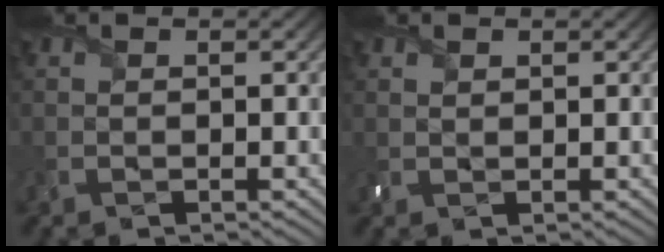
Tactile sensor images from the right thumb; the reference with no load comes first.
{"total": 1.2, "force": [0.9, 0.8, 0.4], "torque": [-0.012, -0.002, 0.019]}